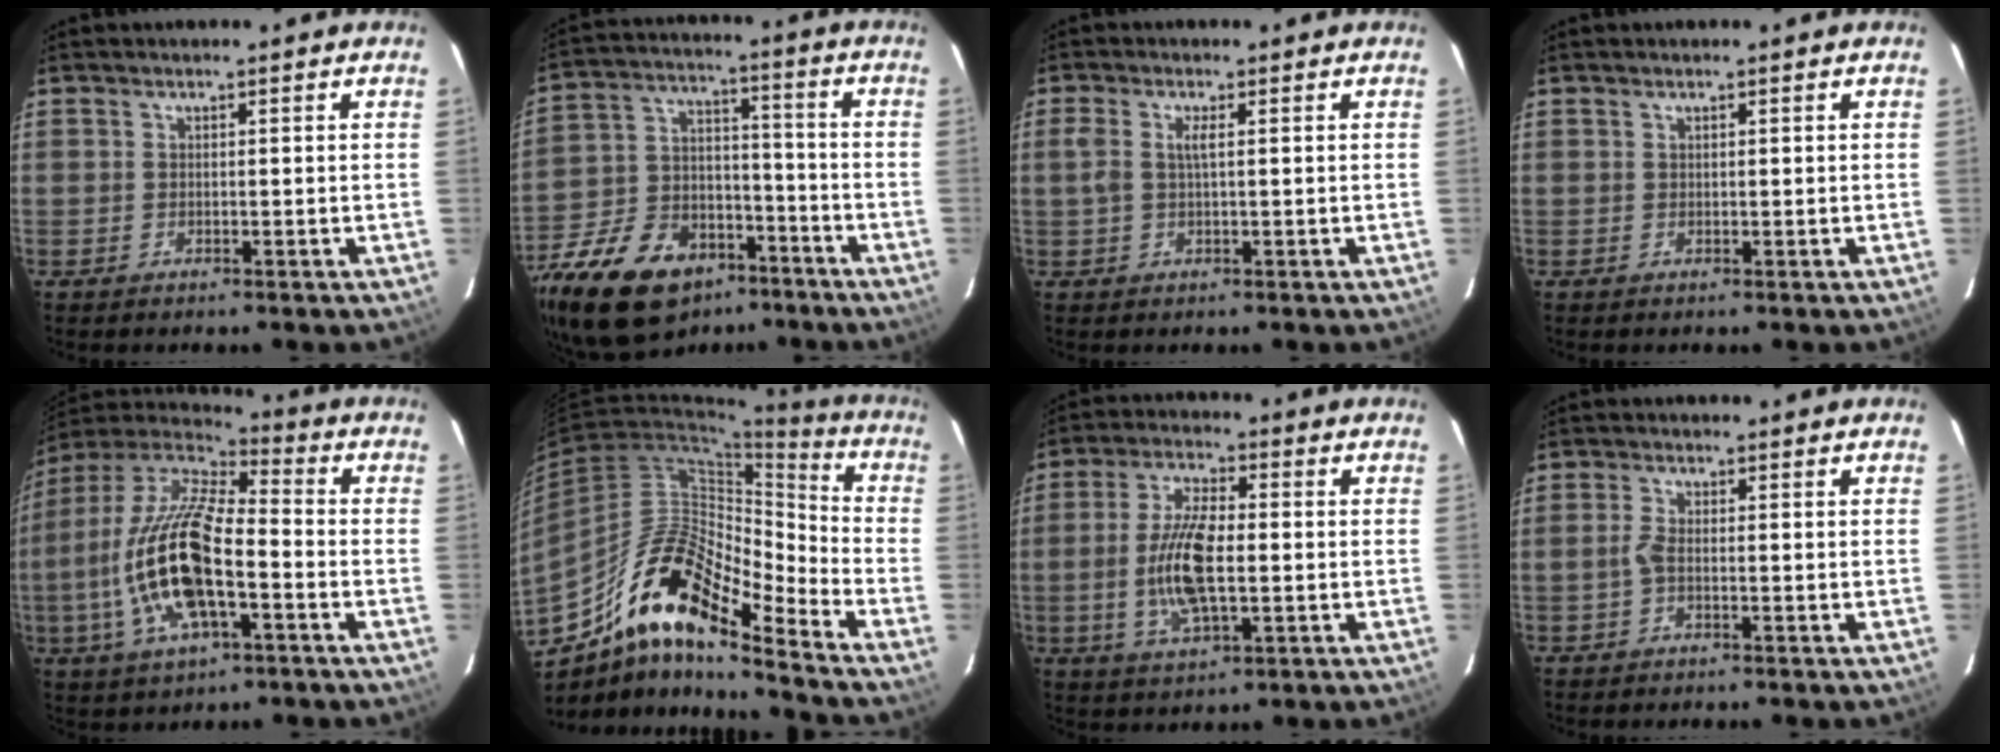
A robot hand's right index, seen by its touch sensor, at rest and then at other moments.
{"total": 28.3, "force": [-18.0, 15.6, 15.2], "torque": [-0.338, 0.004, -0.285]}
{"total": 2.7, "force": [0.4, 0.6, 2.6], "torque": [-0.054, 0.002, 0.005]}
{"total": 0.0}
{"total": 20.3, "force": [-5.2, 7.6, 18.2], "torque": [-0.367, -0.014, -0.103]}
{"total": 18.3, "force": [-12.7, 4.5, 12.3], "torque": [-0.205, 0.004, -0.245]}
{"total": 11.4, "force": [-1.3, 4.2, 10.6], "torque": [-0.214, 0.000, -0.024]}
{"total": 1.8, "force": [-0.7, 0.3, 1.6], "torque": [-0.037, 0.002, -0.015]}